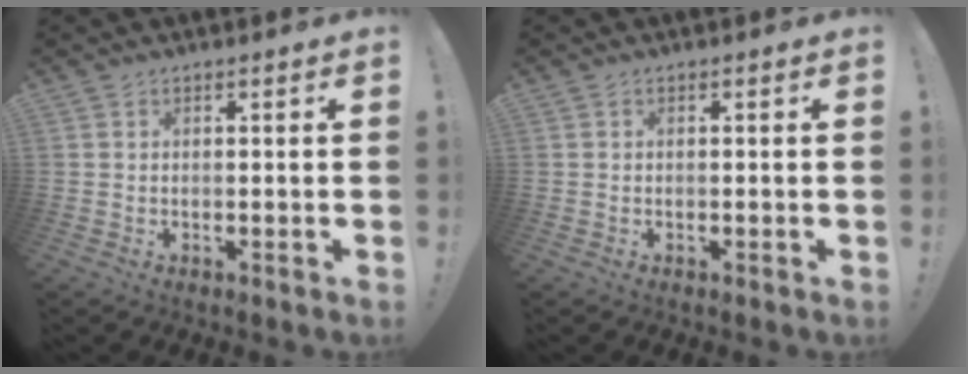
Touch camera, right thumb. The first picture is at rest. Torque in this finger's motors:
{"motor_torque": [-0.02, 0.14, 0.22, -0.03, -0.04]}